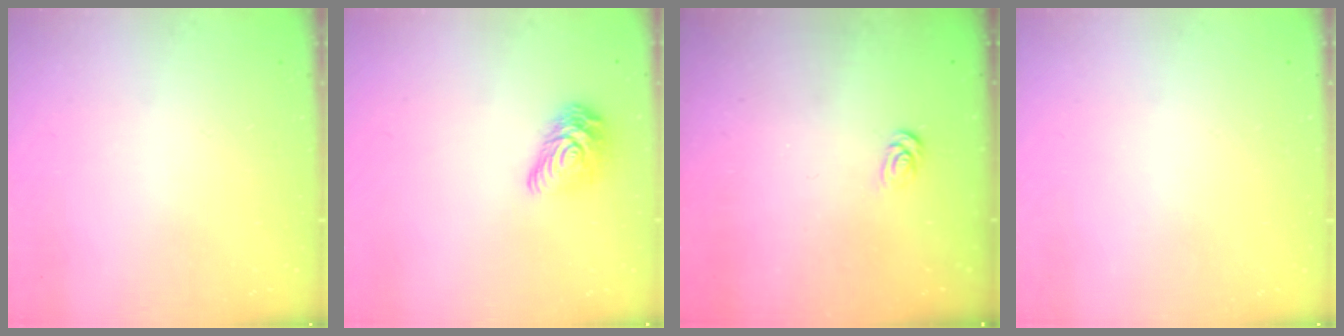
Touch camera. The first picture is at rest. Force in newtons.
{"total": 11.2, "press": 11.2, "slide": 0.3}
{"total": 2.6, "press": 2.6, "slide": 0.4}
{"total": 0.0}